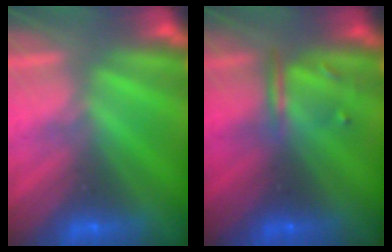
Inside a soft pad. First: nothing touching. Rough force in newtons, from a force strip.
{"total": 3.3}